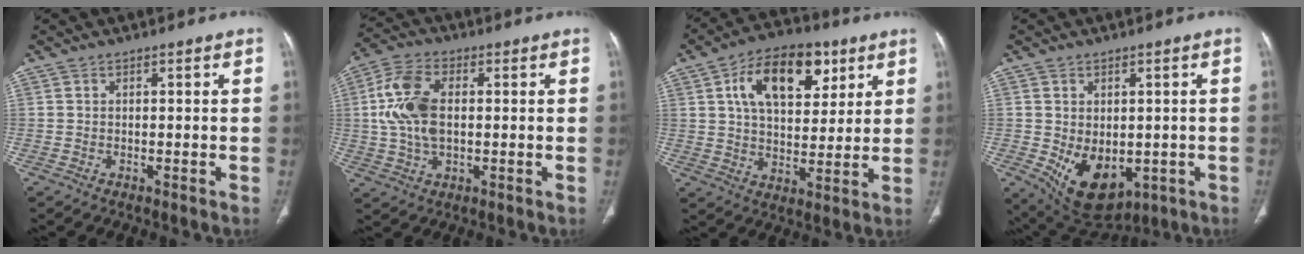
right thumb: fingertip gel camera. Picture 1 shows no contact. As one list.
[{"total": 11.2, "force": [0.9, 6.5, 9.1], "torque": [-0.195, 0.012, 0.017]}, {"total": 16.7, "force": [6.8, 9.7, 11.7], "torque": [-0.152, -0.008, 0.111]}, {"total": 11.5, "force": [-2.3, 7.6, 8.3], "torque": [-0.108, -0.012, -0.008]}]